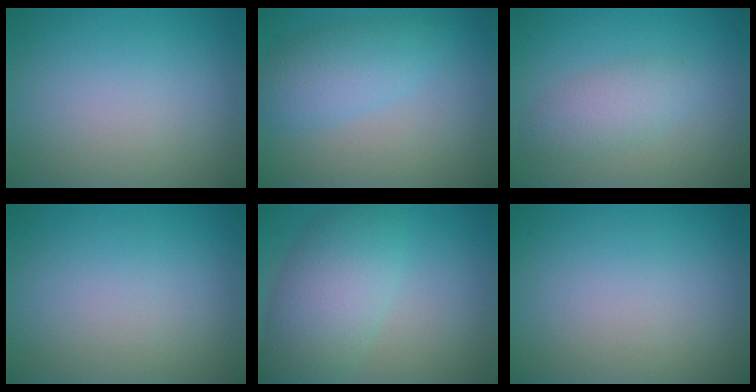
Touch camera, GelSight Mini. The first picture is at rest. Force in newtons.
{"total": 3.8, "press": 3.8, "slide": 0.1}
{"total": 2.7, "press": 2.7, "slide": 0.1}
{"total": 0.0}
{"total": 6.5, "press": 6.5, "slide": 0.2}
{"total": 0.0}